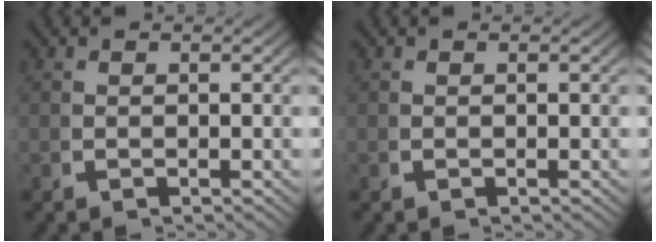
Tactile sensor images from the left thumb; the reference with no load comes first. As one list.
[{"total": 0.0}]